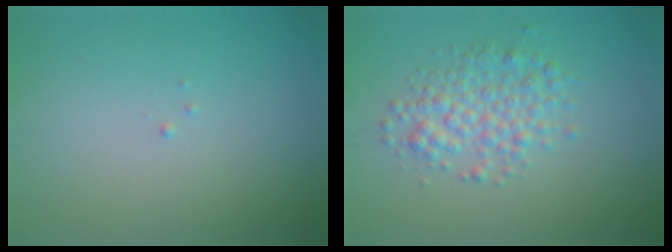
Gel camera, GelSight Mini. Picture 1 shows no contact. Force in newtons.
{"total": 3.5, "press": 3.5, "slide": 0.1}